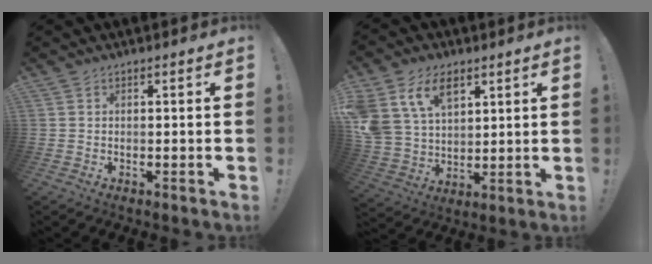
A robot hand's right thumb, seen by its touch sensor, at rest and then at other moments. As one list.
[{"total": 14.5, "force": [8.0, 9.4, 7.6], "torque": [-0.152, -0.031, 0.159]}]